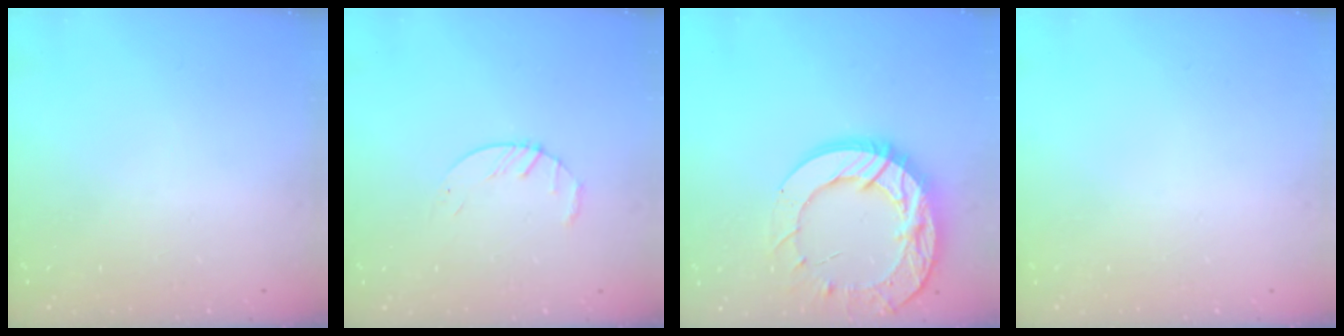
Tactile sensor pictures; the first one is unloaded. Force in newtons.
{"total": 4.3, "press": 4.2, "slide": 0.6}
{"total": 21.2, "press": 21.1, "slide": 2.1}
{"total": 0.0}